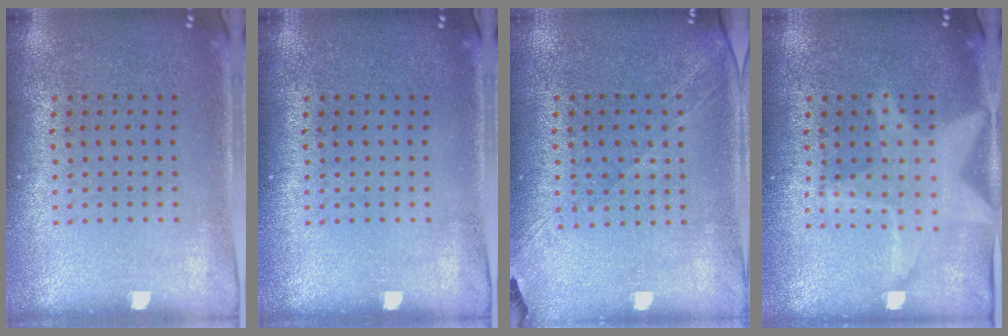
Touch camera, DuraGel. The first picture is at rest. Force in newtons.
{"total": 0.0}
{"total": 1.4, "press": 1.2, "slide": 0.8}
{"total": 3.0, "press": 3.0, "slide": 0.4}